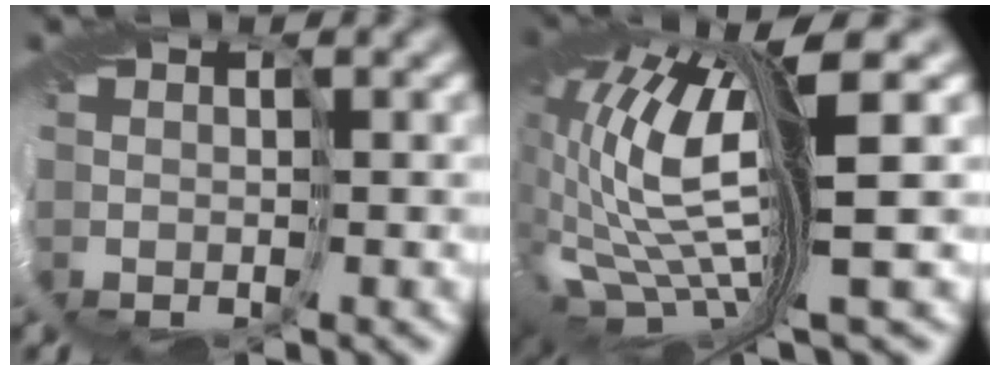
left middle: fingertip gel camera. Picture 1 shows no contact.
{"total": 13.5, "force": [1.8, 4.1, 12.8], "torque": [-0.281, -0.013, 0.057]}